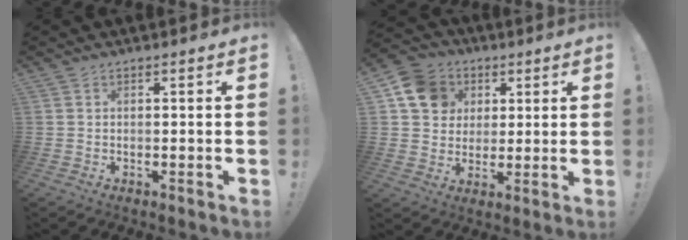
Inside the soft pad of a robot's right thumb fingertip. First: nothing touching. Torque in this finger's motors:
{"motor_torque": [0.42, 1.12, 0.43, 0.02, 0.00]}